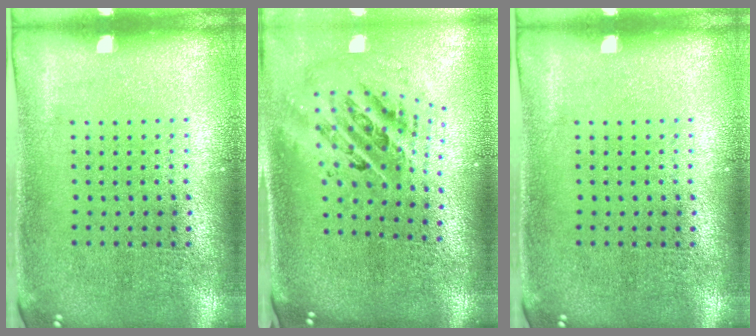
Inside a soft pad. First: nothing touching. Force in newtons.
{"total": 2.1, "press": 1.6, "slide": 1.4}
{"total": 0.0}